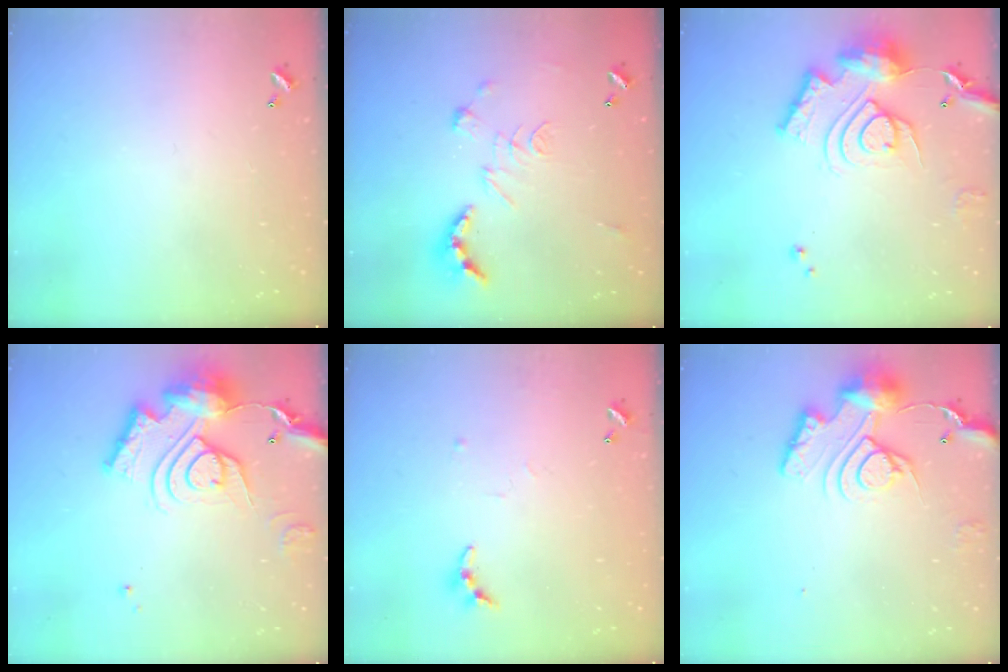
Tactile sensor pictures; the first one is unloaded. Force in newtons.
{"total": 2.5, "press": 2.0, "slide": 1.5}
{"total": 15.8, "press": 15.8, "slide": 1.0}
{"total": 21.9, "press": 21.7, "slide": 2.3}
{"total": 7.0, "press": 7.0, "slide": 0.4}
{"total": 13.9, "press": 13.8, "slide": 1.6}